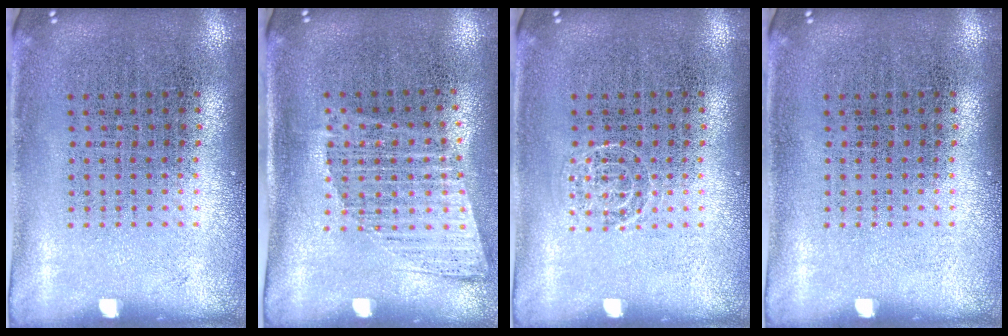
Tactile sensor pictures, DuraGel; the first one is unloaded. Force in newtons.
{"total": 1.2, "press": 1.0, "slide": 0.7}
{"total": 0.9, "press": 0.9, "slide": 0.2}
{"total": 0.0}